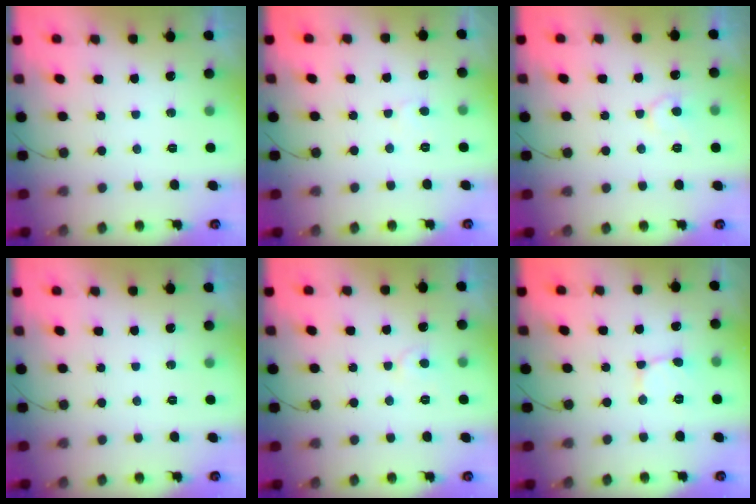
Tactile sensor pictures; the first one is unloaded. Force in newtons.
{"total": 3.8, "press": 3.8, "slide": 0.4}
{"total": 7.1, "press": 7.1, "slide": 0.4}
{"total": 0.0}
{"total": 4.7, "press": 4.7, "slide": 0.4}
{"total": 2.3, "press": 2.3, "slide": 0.2}